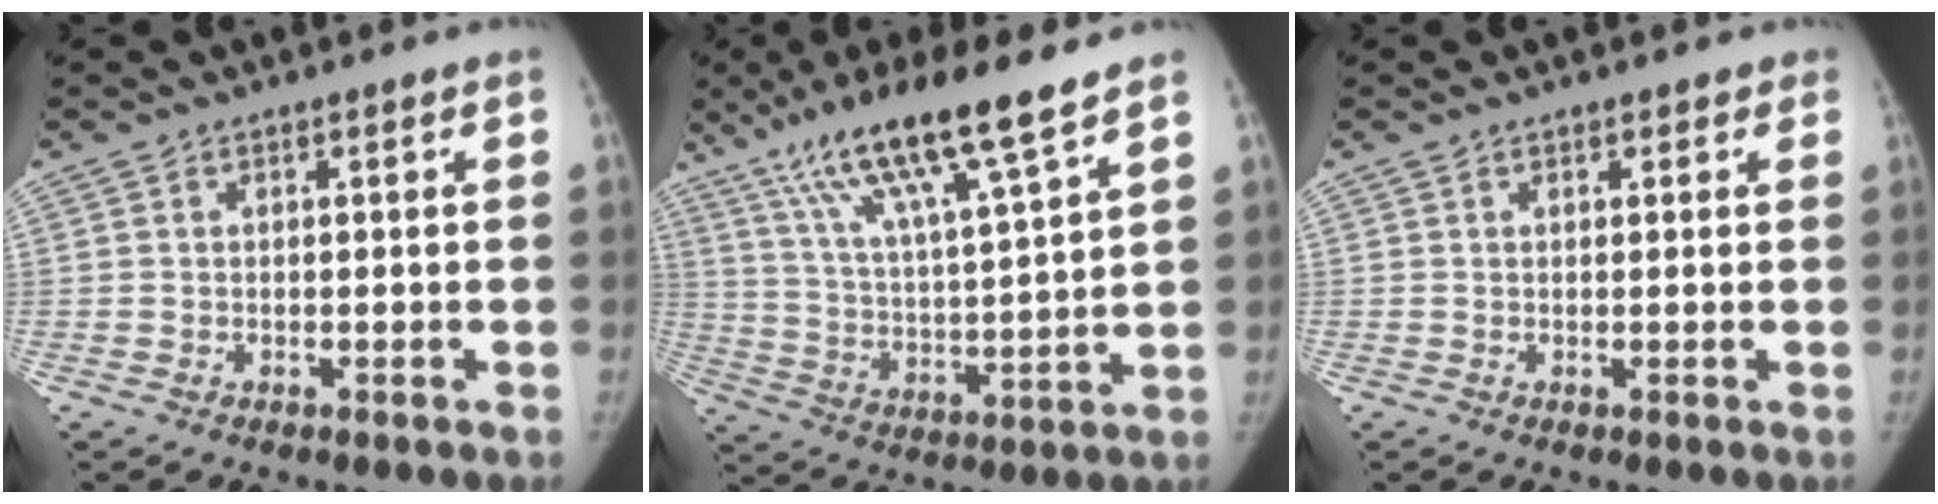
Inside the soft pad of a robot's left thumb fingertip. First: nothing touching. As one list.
[{"total": 17.1, "force": [11.7, 1.6, 12.4], "torque": [-0.212, -0.047, 0.211]}, {"total": 1.5, "force": [1.0, 0.9, 0.5], "torque": [0.009, -0.003, 0.007]}]